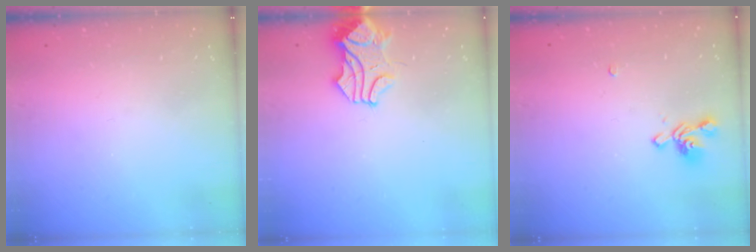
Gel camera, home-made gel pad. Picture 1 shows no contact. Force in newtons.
{"total": 1.6, "press": 1.4, "slide": 0.8}
{"total": 1.5, "press": 1.1, "slide": 1.0}